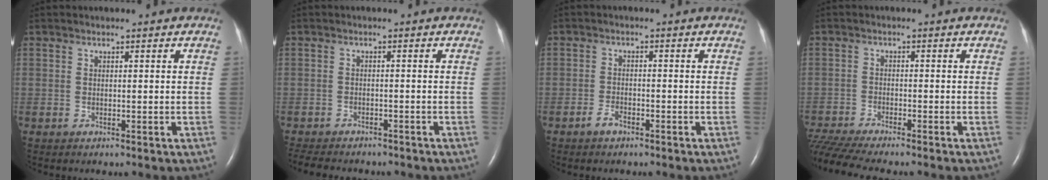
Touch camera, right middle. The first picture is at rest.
{"total": 10.9, "force": [-9.4, 3.5, 4.3], "torque": [-0.084, -0.007, -0.123]}
{"total": 2.2, "force": [-1.6, 0.8, 1.2], "torque": [-0.031, 0.000, -0.030]}
{"total": 9.4, "force": [-8.5, -0.4, 4.1], "torque": [-0.076, -0.020, -0.144]}